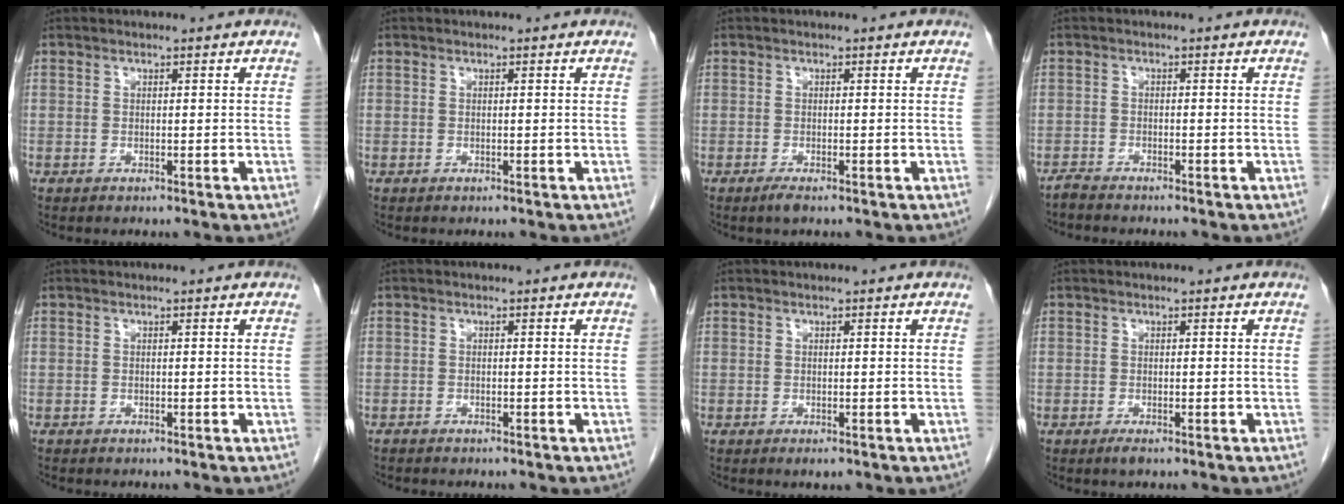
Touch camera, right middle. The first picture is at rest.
{"total": 0.0}
{"total": 1.3, "force": [-0.9, 0.1, 0.9], "torque": [-0.022, -0.005, -0.016]}
{"total": 2.5, "force": [-2.3, 0.4, 0.8], "torque": [-0.015, -0.004, -0.034]}
{"total": 0.0}
{"total": 1.6, "force": [-1.4, 0.5, 0.5], "torque": [-0.014, -0.002, -0.018]}
{"total": 1.0, "force": [-0.6, 0.3, 0.7], "torque": [-0.009, -0.002, -0.004]}
{"total": 0.9, "force": [-0.6, 0.1, 0.7], "torque": [-0.014, -0.003, -0.009]}